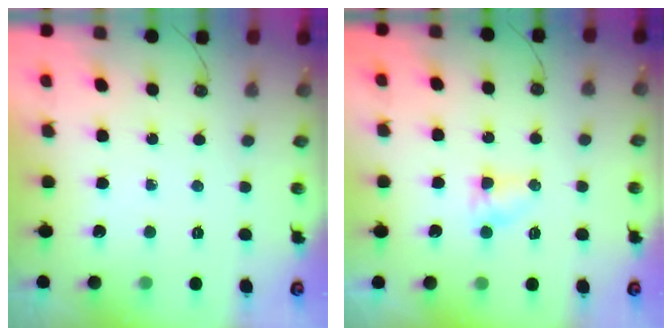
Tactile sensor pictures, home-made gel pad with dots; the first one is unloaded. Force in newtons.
{"total": 3.6, "press": 3.2, "slide": 1.6}